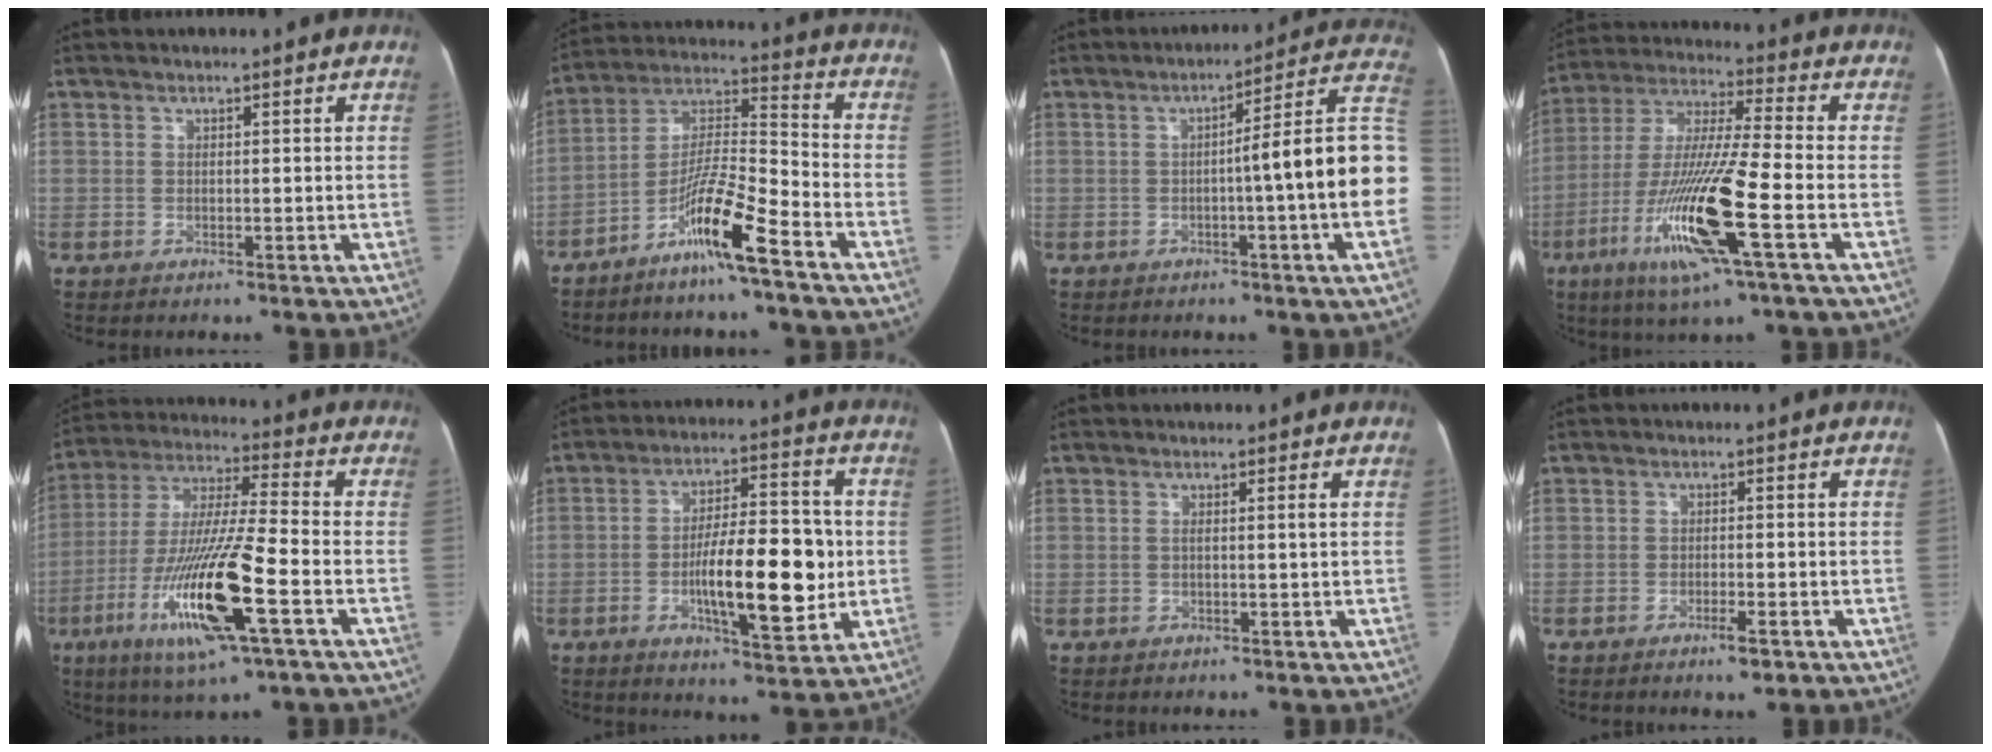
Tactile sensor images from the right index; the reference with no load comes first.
{"total": 11.7, "force": [-7.5, -0.1, 9.0], "torque": [-0.174, -0.003, -0.141]}
{"total": 15.2, "force": [-1.6, -1.5, 15.1], "torque": [-0.175, 0.024, -0.034]}
{"total": 17.1, "force": [-6.0, 0.3, 16.0], "torque": [-0.328, -0.019, -0.117]}
{"total": 17.9, "force": [-6.4, 0.9, 16.6], "torque": [-0.345, -0.022, -0.120]}
{"total": 14.5, "force": [-2.0, 4.1, 13.8], "torque": [-0.221, 0.008, -0.030]}
{"total": 1.2, "force": [0.1, -0.3, 1.2], "torque": [-0.020, 0.000, 0.001]}
{"total": 2.7, "force": [-1.7, 0.5, 2.1], "torque": [-0.033, -0.001, -0.024]}